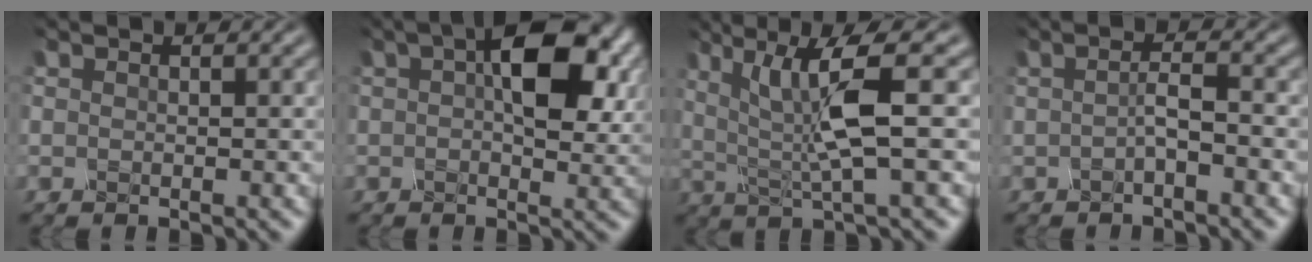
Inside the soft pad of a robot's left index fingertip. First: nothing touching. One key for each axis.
{"total": 10.0, "fx": 2.6, "fy": 5.3, "fz": 8.1, "tx": -0.120, "ty": 0.010, "tz": 0.034}
{"total": 6.8, "fx": 0.9, "fy": 1.1, "fz": 6.6, "tx": -0.123, "ty": -0.004, "tz": 0.018}
{"total": 1.8, "fx": -1.0, "fy": 0.2, "fz": 1.5, "tx": -0.030, "ty": 0.002, "tz": -0.018}